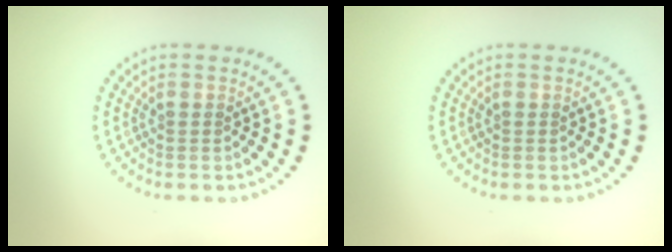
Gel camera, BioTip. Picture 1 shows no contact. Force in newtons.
{"total": 0.0}